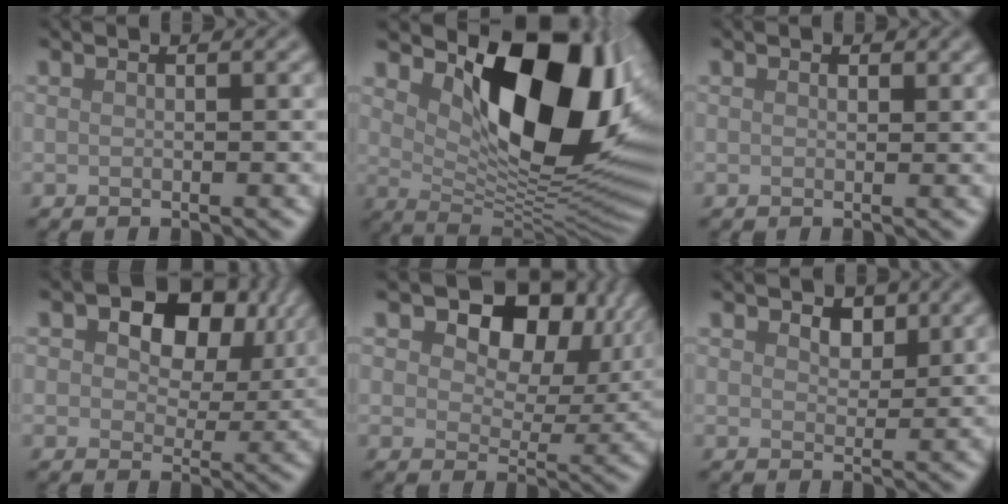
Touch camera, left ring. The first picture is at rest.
{"total": 13.0, "force": [4.3, 6.5, 10.4], "torque": [-0.142, -0.014, 0.077]}
{"total": 0.8, "force": [0.5, 0.5, 0.3], "torque": [-0.003, -0.002, 0.006]}
{"total": 10.4, "force": [4.2, 6.5, 6.9], "torque": [-0.101, 0.004, 0.059]}
{"total": 11.6, "force": [4.5, 7.2, 7.9], "torque": [-0.113, 0.002, 0.068]}
{"total": 2.3, "force": [1.3, 1.4, 1.2], "torque": [-0.024, -0.002, 0.017]}